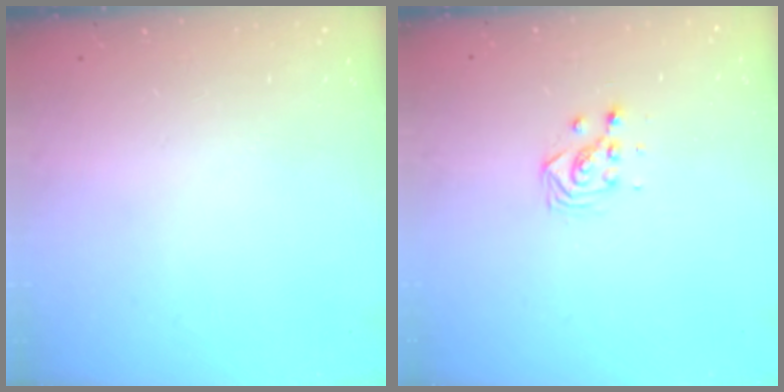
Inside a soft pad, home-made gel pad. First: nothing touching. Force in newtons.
{"total": 3.2, "press": 3.2, "slide": 0.5}